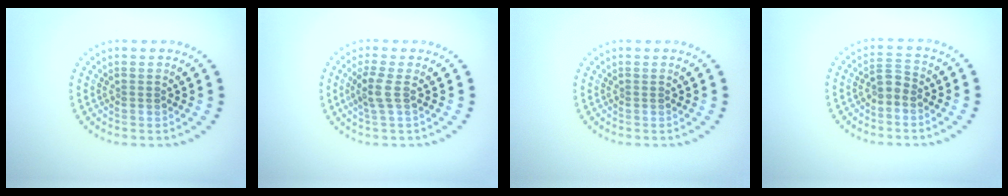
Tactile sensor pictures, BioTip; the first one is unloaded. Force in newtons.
{"total": 2.1, "press": 1.8, "slide": 1.2}
{"total": 0.0}
{"total": 1.6, "press": 1.4, "slide": 0.9}